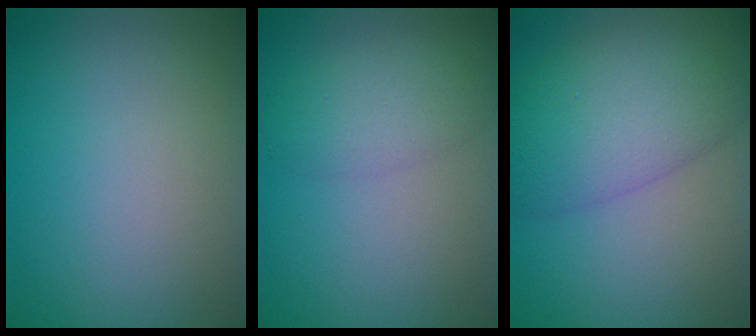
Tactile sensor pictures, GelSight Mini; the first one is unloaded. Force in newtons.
{"total": 2.8, "press": 2.8, "slide": 0.0}
{"total": 7.5, "press": 7.5, "slide": 0.3}